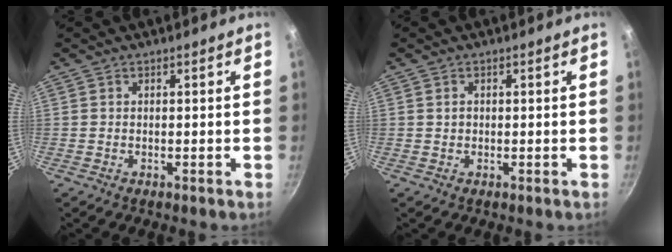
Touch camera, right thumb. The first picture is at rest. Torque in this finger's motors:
{"motor_torque": [0.25, -0.44, 0.23, 0.14, 0.04]}